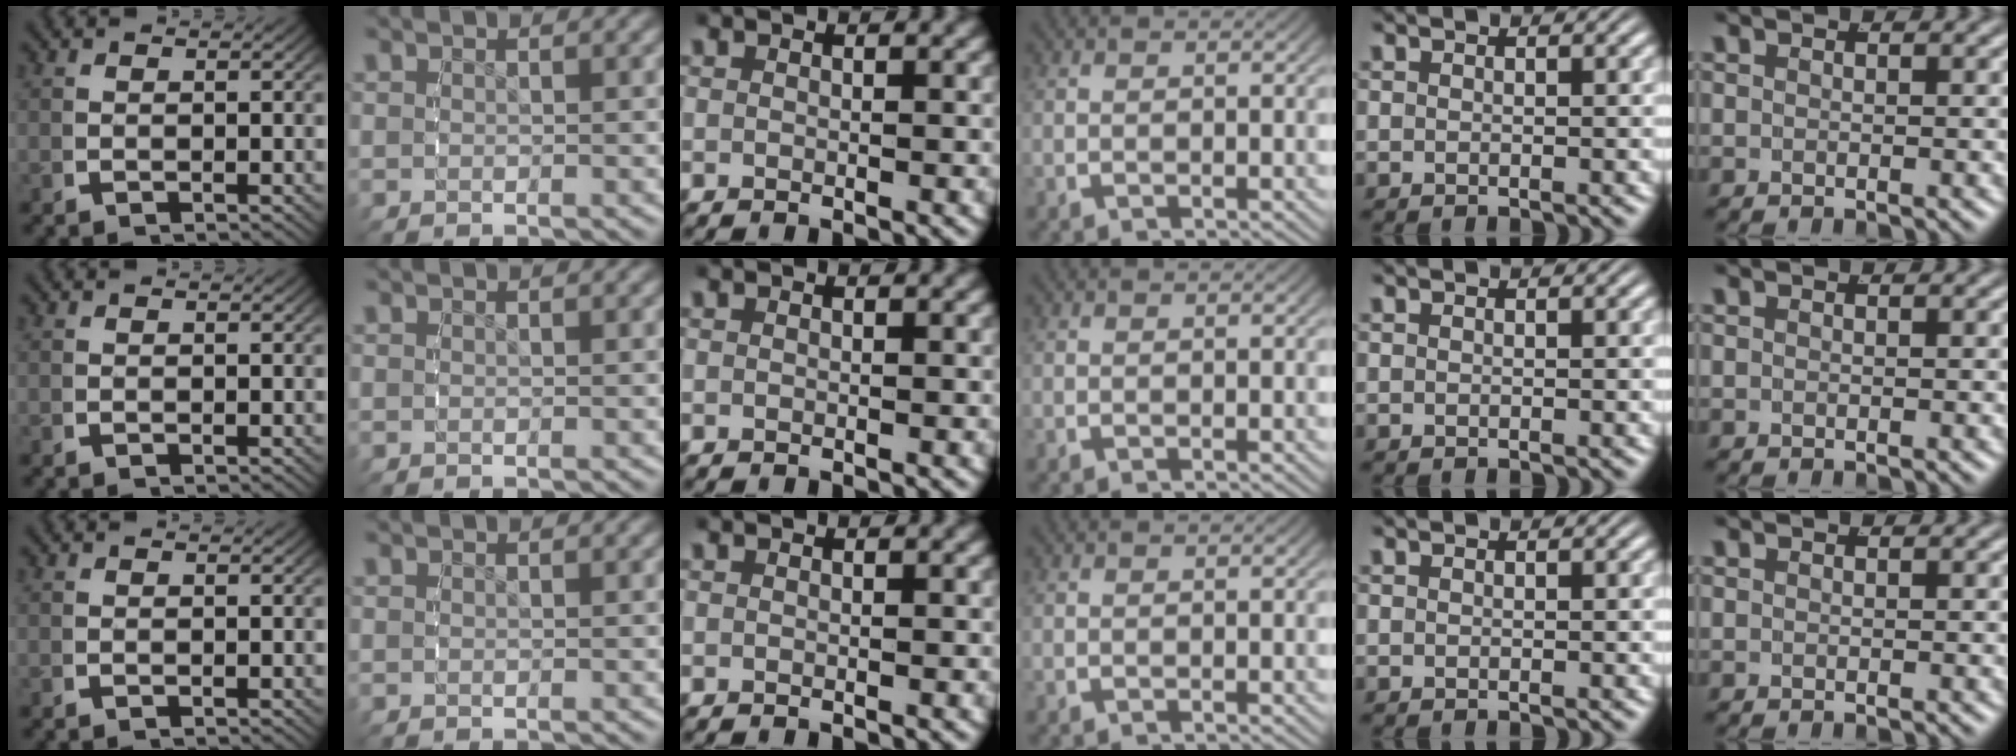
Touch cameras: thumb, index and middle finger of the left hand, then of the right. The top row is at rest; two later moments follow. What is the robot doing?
{"motion": "reach", "object": "backpack"}